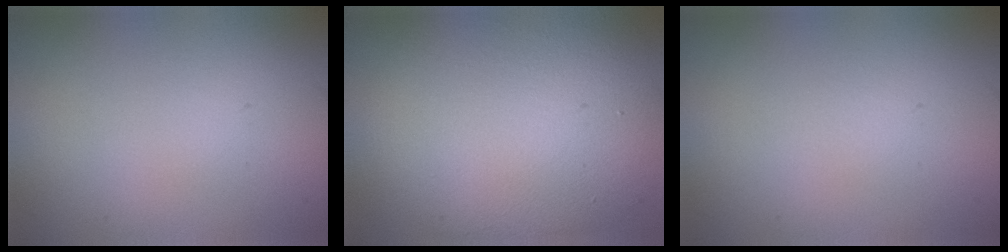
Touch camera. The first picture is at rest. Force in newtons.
{"total": 12.0, "press": 12.0, "slide": 0.7}
{"total": 0.0}